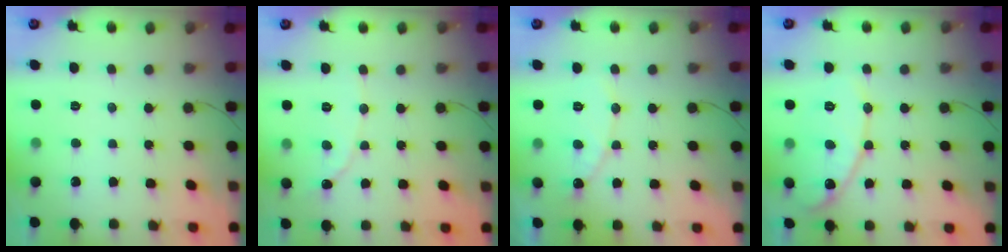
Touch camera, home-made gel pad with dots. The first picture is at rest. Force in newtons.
{"total": 3.0, "press": 3.0, "slide": 0.3}
{"total": 8.7, "press": 8.6, "slide": 0.8}
{"total": 11.6, "press": 11.6, "slide": 1.0}